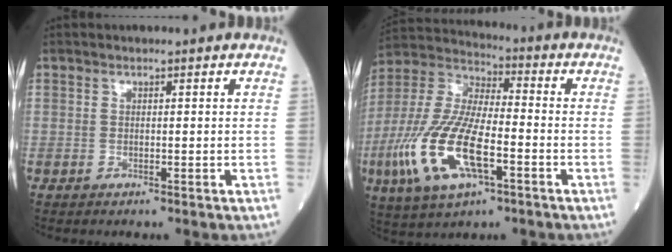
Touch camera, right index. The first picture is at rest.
{"total": 17.0, "force": [-5.7, 5.8, 14.9], "torque": [-0.335, -0.010, -0.103]}